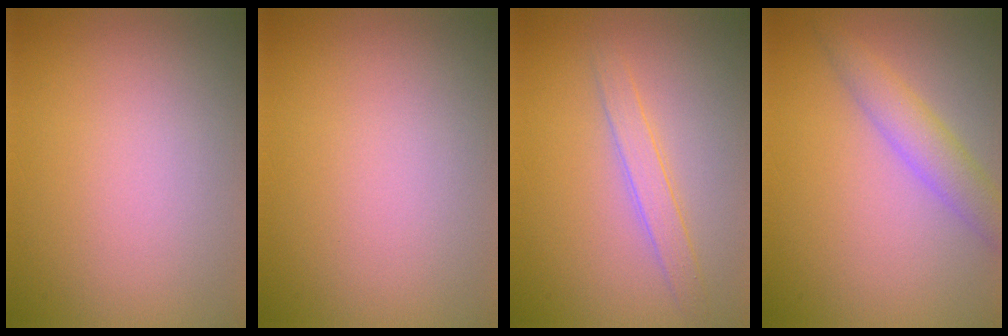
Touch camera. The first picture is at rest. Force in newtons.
{"total": 0.0}
{"total": 2.1, "press": 2.1, "slide": 0.1}
{"total": 3.0, "press": 3.0, "slide": 0.1}